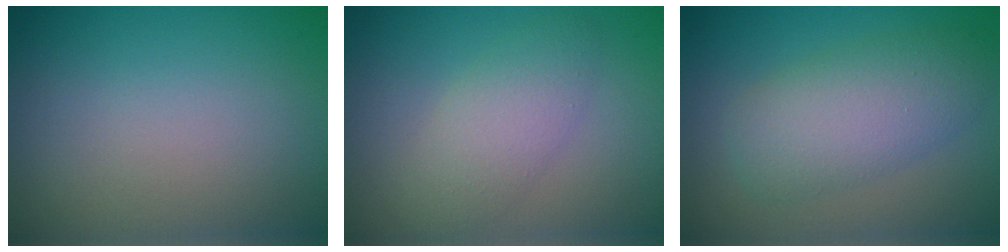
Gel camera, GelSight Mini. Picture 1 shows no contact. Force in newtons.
{"total": 3.3, "press": 3.3, "slide": 0.2}
{"total": 5.8, "press": 5.8, "slide": 0.3}